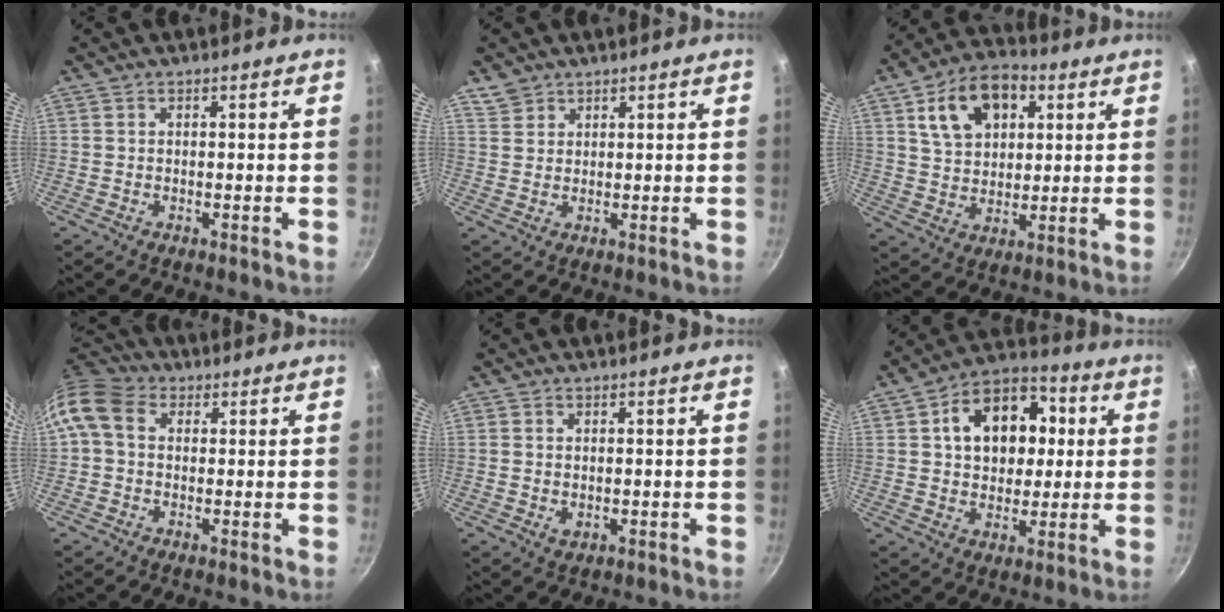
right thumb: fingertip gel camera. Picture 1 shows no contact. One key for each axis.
{"total": 3.1, "fx": 2.2, "fy": 2.1, "fz": 0.5, "tx": 0.002, "ty": 0.000, "tz": 0.042}
{"total": 14.1, "fx": 5.1, "fy": 9.5, "fz": 9.1, "tx": -0.124, "ty": 0.004, "tz": 0.083}
{"total": 8.5, "fx": 1.4, "fy": 6.5, "fz": 5.2, "tx": -0.096, "ty": 0.018, "tz": 0.007}
{"total": 1.9, "fx": 0.0, "fy": 1.3, "fz": 1.4, "tx": -0.022, "ty": -0.003, "tz": 0.002}
{"total": 16.0, "fx": 3.3, "fy": 11.6, "fz": 10.5, "tx": -0.122, "ty": 0.019, "tz": 0.041}